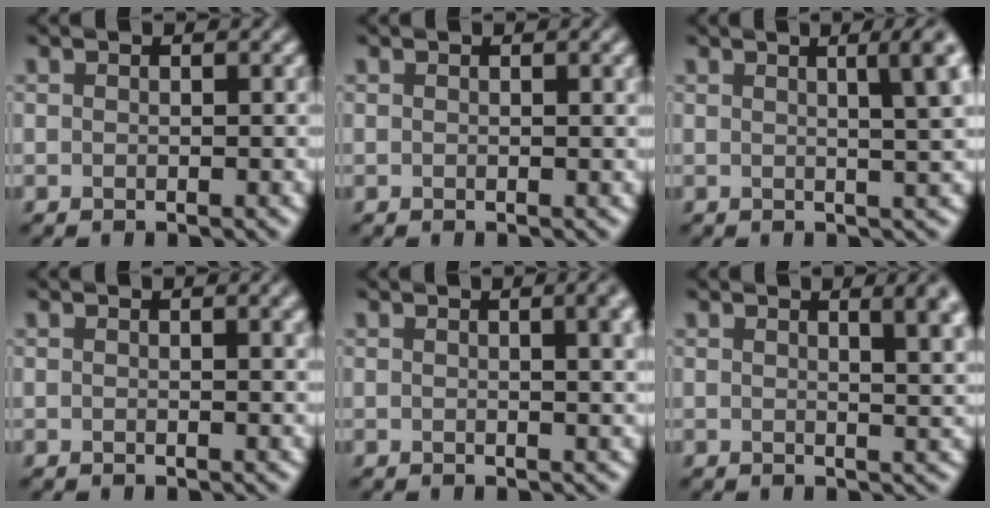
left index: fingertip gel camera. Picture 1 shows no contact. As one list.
[{"total": 0.9, "force": [0.3, 0.2, 0.8], "torque": [-0.007, 0.003, 0.004]}, {"total": 6.3, "force": [2.0, 2.0, 5.6], "torque": [-0.034, 0.021, 0.014]}, {"total": 1.9, "force": [0.7, 0.6, 1.6], "torque": [-0.012, 0.004, 0.008]}, {"total": 5.4, "force": [1.7, 2.3, 4.6], "torque": [-0.025, 0.016, 0.012]}, {"total": 5.5, "force": [2.3, 2.2, 4.4], "torque": [-0.018, 0.014, 0.022]}]